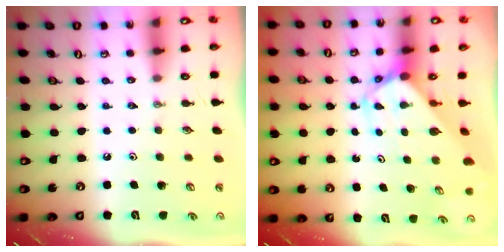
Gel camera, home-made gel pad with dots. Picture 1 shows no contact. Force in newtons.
{"total": 3.1, "press": 3.1, "slide": 0.3}